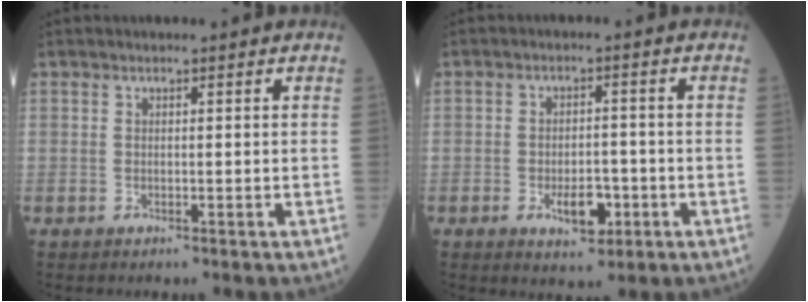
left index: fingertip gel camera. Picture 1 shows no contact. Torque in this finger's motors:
{"motor_torque": [0.06, 0.05, 0.09, 0.03]}